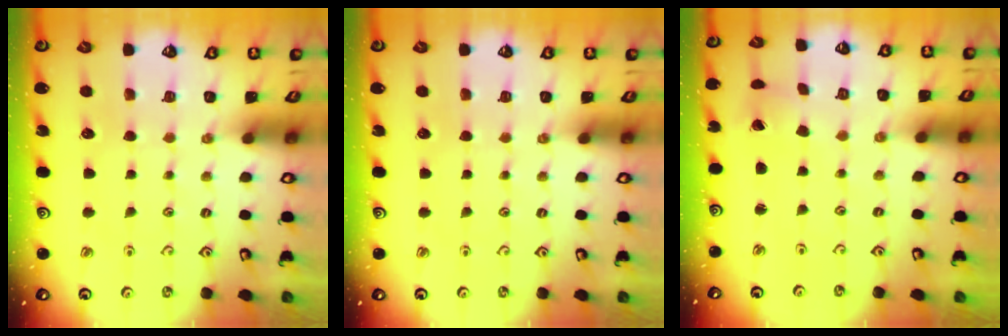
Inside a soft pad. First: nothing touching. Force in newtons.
{"total": 0.0}
{"total": 0.7, "press": 0.7, "slide": 0.1}